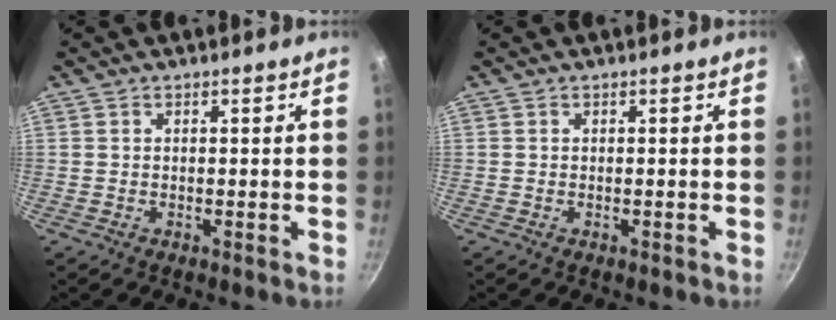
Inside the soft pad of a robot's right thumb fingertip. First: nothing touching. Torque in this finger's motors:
{"motor_torque": [0.25, 0.07, 0.29, -0.09, 0.03]}